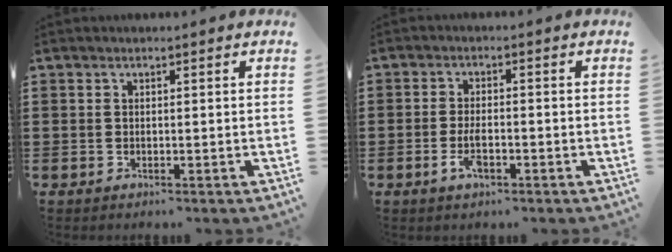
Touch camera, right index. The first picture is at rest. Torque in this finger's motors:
{"motor_torque": [1.10, 1.04, 0.34, 0.08]}